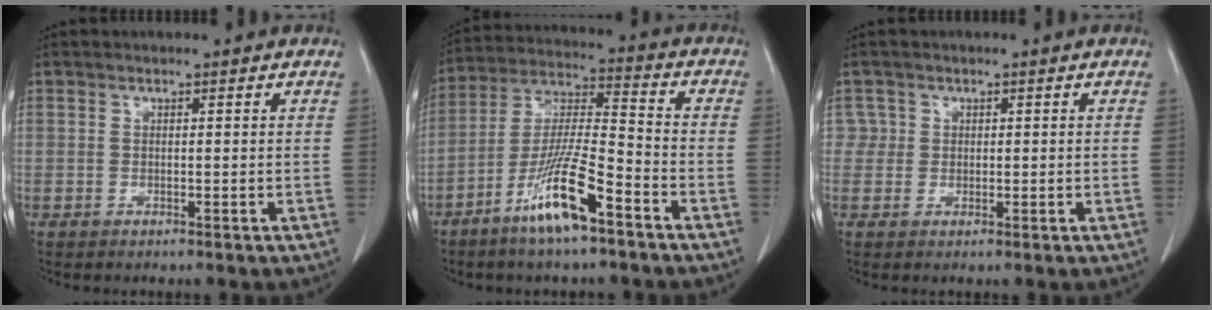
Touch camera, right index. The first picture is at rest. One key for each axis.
{"total": 12.5, "fx": -7.4, "fy": 1.3, "fz": 10.0, "tx": -0.197, "ty": -0.013, "tz": -0.141}
{"total": 1.9, "fx": 0.4, "fy": 1.9, "fz": -0.2, "tx": 0.017, "ty": 0.002, "tz": 0.002}